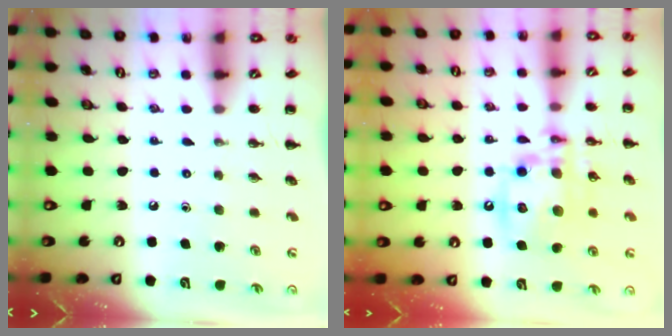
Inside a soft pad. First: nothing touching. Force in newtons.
{"total": 14.9, "press": 14.6, "slide": 3.2}